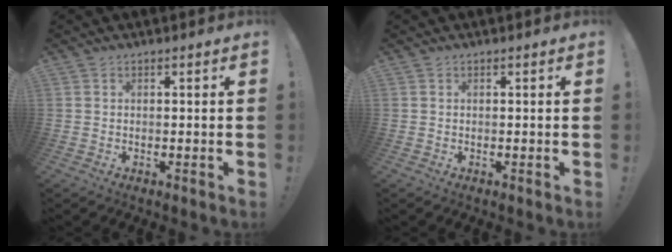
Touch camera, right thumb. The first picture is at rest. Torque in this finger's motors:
{"motor_torque": [-0.01, 0.01, 0.00, 0.00, 0.03]}